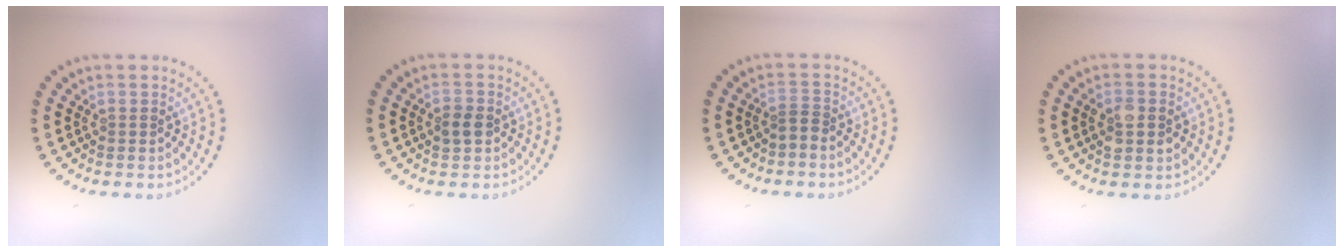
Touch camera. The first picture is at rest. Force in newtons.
{"total": 1.8, "press": 1.7, "slide": 0.2}
{"total": 1.1, "press": 0.7, "slide": 0.9}
{"total": 2.8, "press": 2.8, "slide": 0.1}